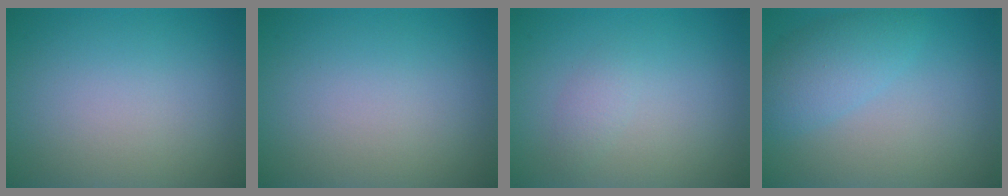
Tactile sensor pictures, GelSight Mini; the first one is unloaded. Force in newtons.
{"total": 0.0}
{"total": 1.1, "press": 1.1, "slide": 0.0}
{"total": 3.4, "press": 3.4, "slide": 0.2}